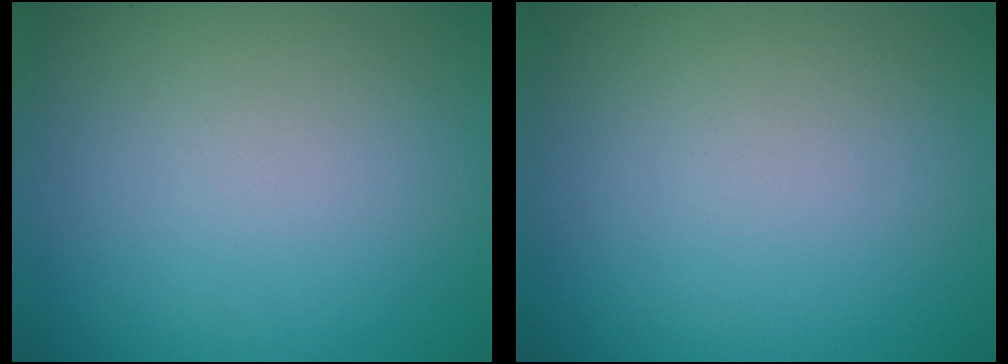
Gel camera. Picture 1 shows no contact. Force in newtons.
{"total": 0.0}